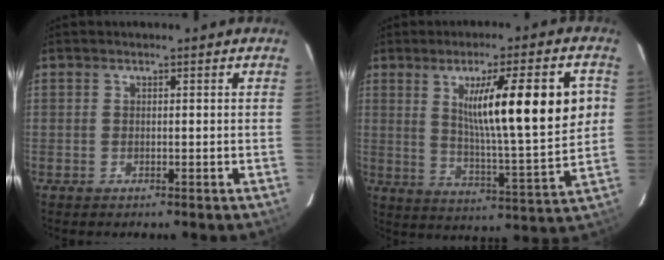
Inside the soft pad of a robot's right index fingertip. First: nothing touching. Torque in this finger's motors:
{"motor_torque": [1.29, 0.85, 0.43, 0.21]}